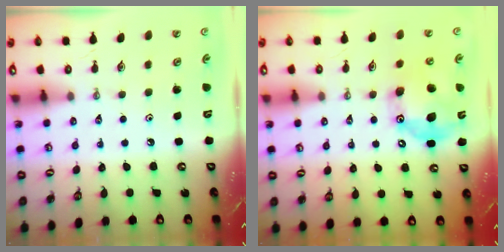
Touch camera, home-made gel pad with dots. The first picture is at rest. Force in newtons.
{"total": 16.4, "press": 16.4, "slide": 0.3}